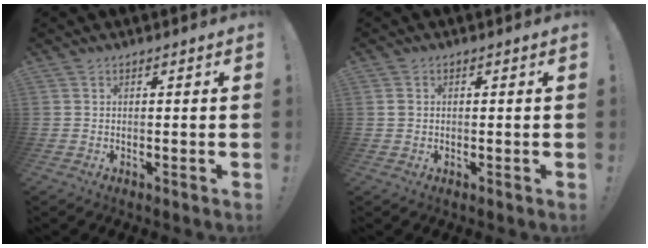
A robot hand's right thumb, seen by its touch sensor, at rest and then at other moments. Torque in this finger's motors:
{"motor_torque": [-0.11, 0.07, -0.10, 0.12, -0.05]}